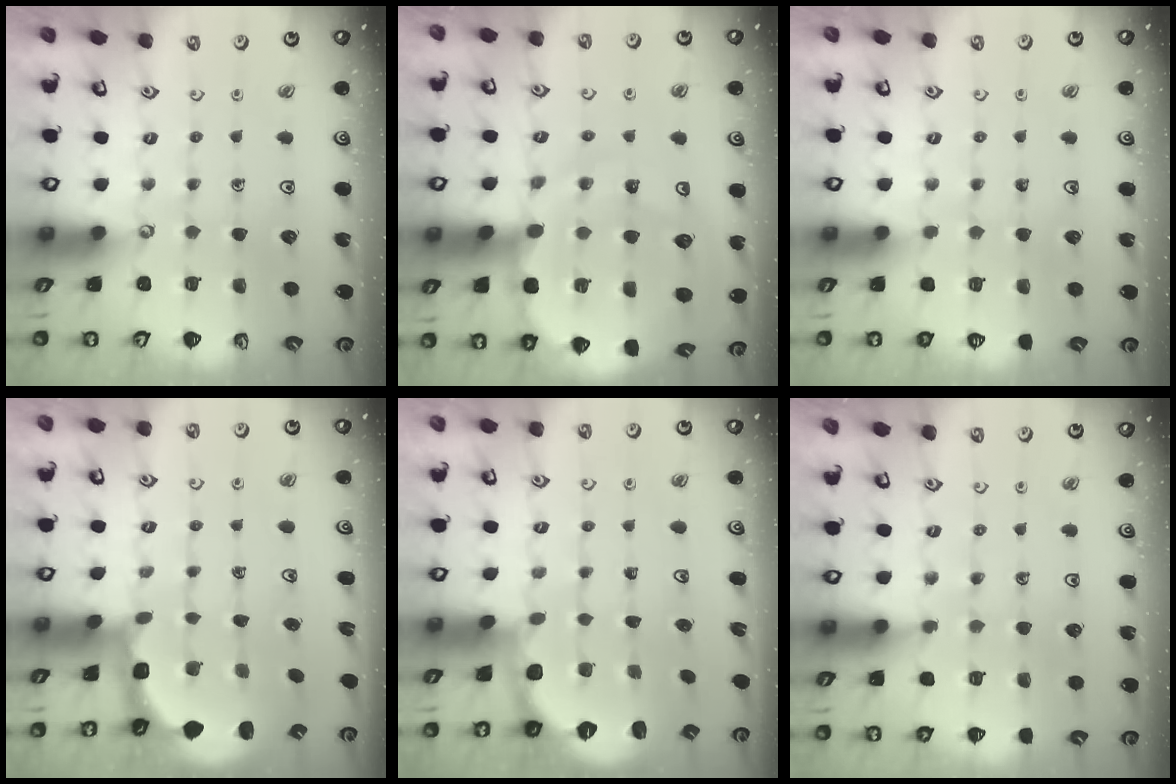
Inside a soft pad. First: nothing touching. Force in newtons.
{"total": 16.3, "press": 16.2, "slide": 2.0}
{"total": 0.0}
{"total": 2.5, "press": 2.3, "slide": 1.1}
{"total": 2.6, "press": 1.7, "slide": 1.9}
{"total": 4.7, "press": 4.6, "slide": 0.6}